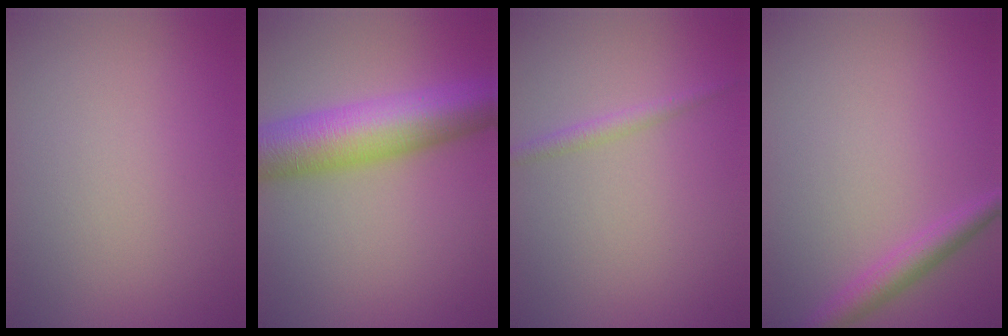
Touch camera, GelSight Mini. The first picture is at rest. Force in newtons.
{"total": 9.3, "press": 9.3, "slide": 0.3}
{"total": 1.3, "press": 1.3, "slide": 0.1}
{"total": 2.5, "press": 2.5, "slide": 0.1}